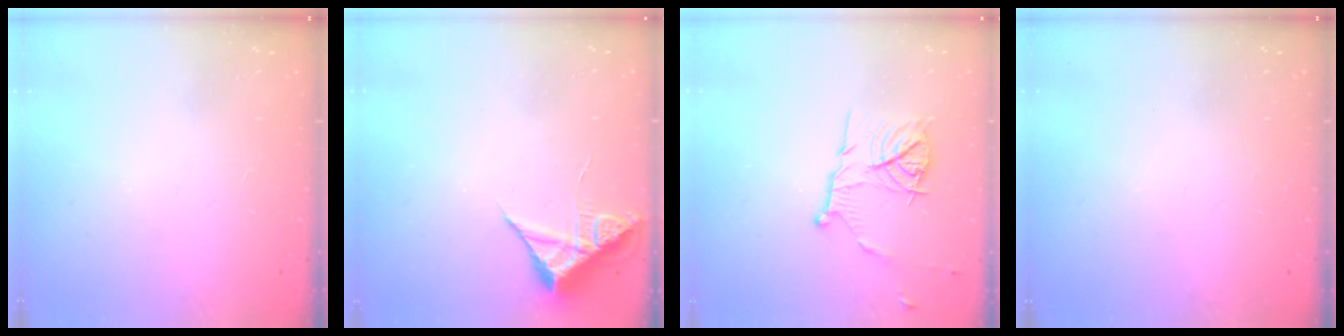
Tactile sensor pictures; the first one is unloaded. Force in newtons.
{"total": 7.1, "press": 7.1, "slide": 0.3}
{"total": 11.2, "press": 11.2, "slide": 0.8}
{"total": 0.0}